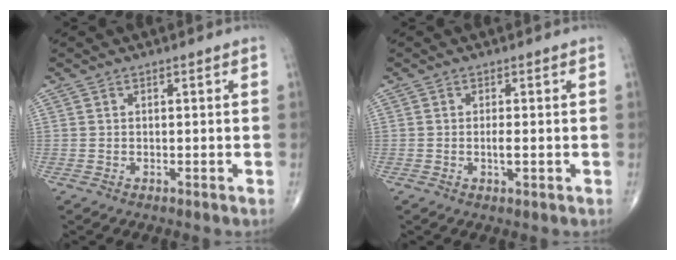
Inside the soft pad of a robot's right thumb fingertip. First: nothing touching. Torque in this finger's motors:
{"motor_torque": [1.88, 3.13, 0.42, 0.06, 0.04]}